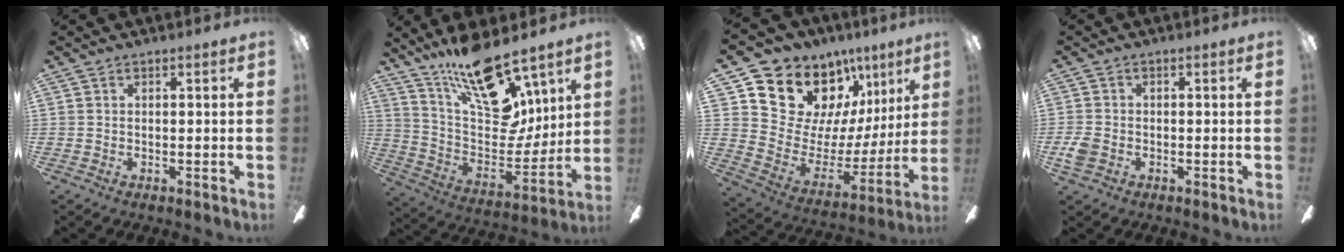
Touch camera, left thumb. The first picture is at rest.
{"total": 22.3, "force": [15.6, 8.9, 13.2], "torque": [-0.237, -0.104, 0.271]}
{"total": 17.4, "force": [12.5, 10.7, 5.7], "torque": [-0.095, -0.104, 0.245]}
{"total": 3.6, "force": [-1.2, 2.4, 2.3], "torque": [-0.058, 0.003, -0.026]}